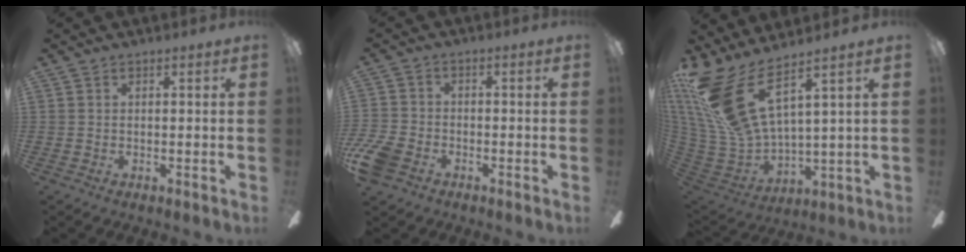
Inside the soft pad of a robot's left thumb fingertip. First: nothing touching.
{"total": 7.1, "force": [-3.8, 4.8, 3.5], "torque": [-0.089, 0.018, -0.075]}
{"total": 19.9, "force": [10.8, 7.5, 14.9], "torque": [-0.344, -0.060, 0.190]}